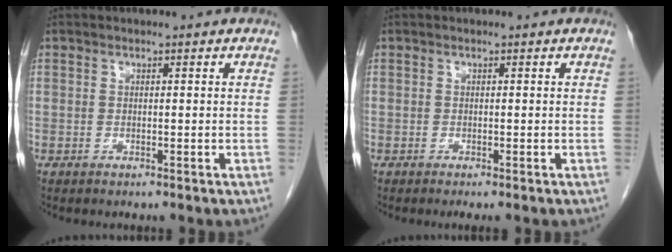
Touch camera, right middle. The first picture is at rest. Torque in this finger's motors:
{"motor_torque": [0.29, -0.08, 0.00, 0.00]}